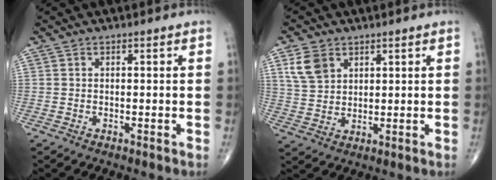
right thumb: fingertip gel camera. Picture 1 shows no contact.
{"total": 6.5, "force": [3.2, 4.6, 3.3], "torque": [-0.052, -0.009, 0.067]}